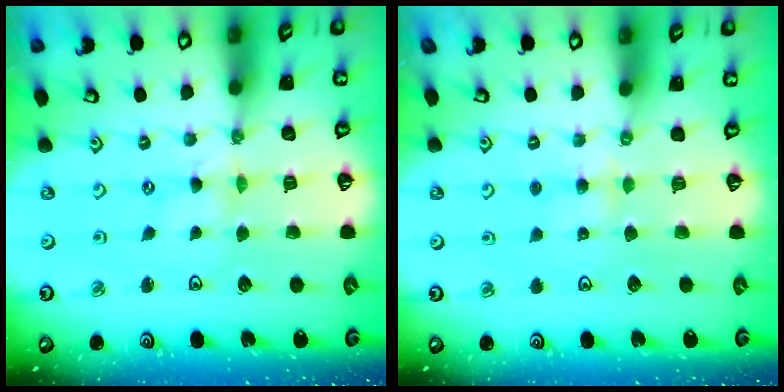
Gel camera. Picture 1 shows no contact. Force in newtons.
{"total": 3.7, "press": 3.7, "slide": 0.4}